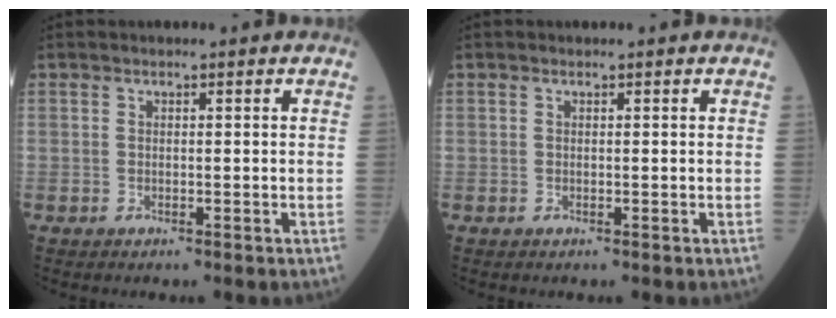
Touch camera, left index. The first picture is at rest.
{"total": 0.0}